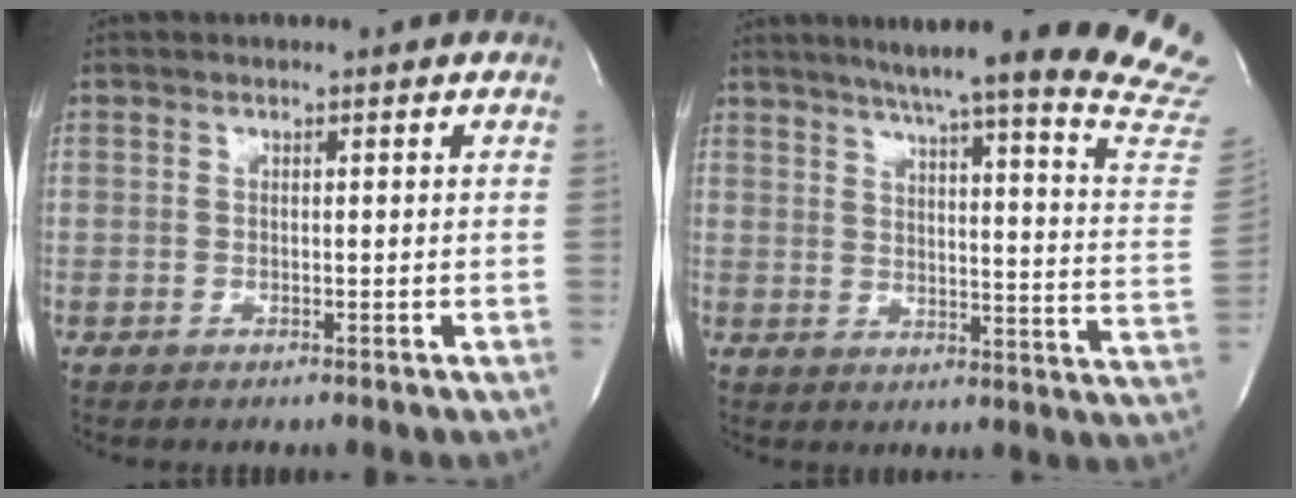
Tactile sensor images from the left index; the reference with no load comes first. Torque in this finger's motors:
{"motor_torque": [0.26, -0.32, 0.38, 0.05]}